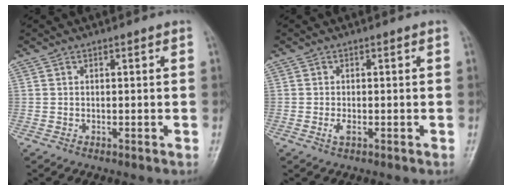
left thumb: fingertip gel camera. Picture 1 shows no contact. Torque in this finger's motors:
{"motor_torque": [-0.04, 0.09, 0.09, 0.01, 0.01]}